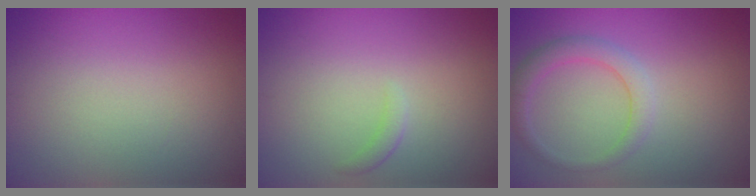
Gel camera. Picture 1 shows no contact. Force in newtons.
{"total": 0.8, "press": 0.8, "slide": 0.1}
{"total": 2.6, "press": 2.6, "slide": 0.2}